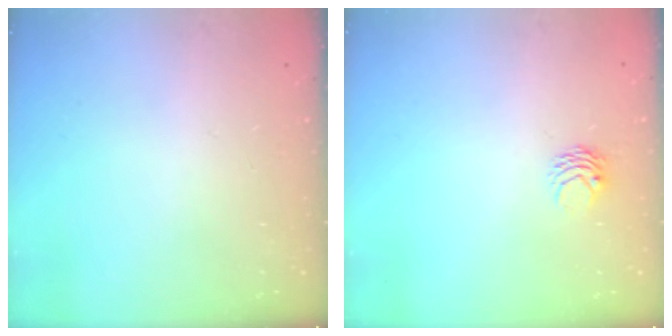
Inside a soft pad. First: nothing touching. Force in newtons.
{"total": 3.2, "press": 3.2, "slide": 0.3}